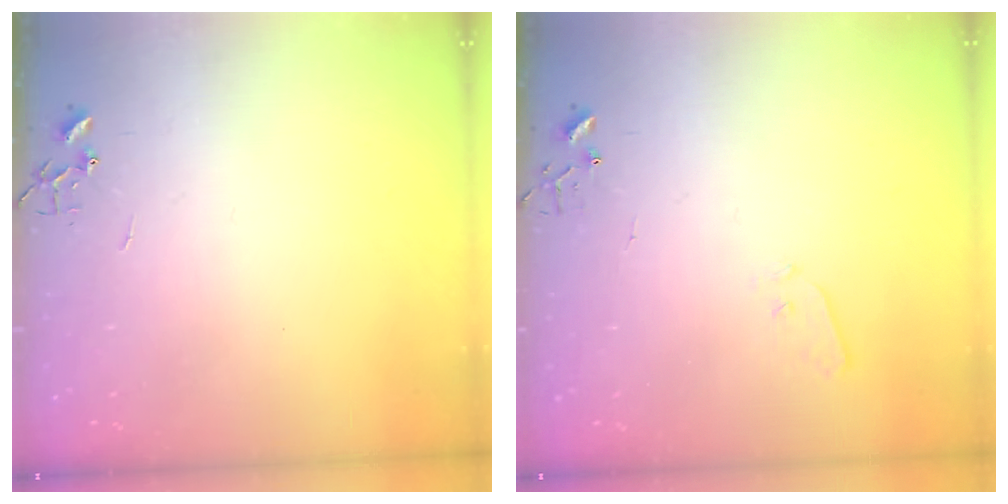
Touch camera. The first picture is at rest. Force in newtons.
{"total": 4.0, "press": 3.9, "slide": 0.6}